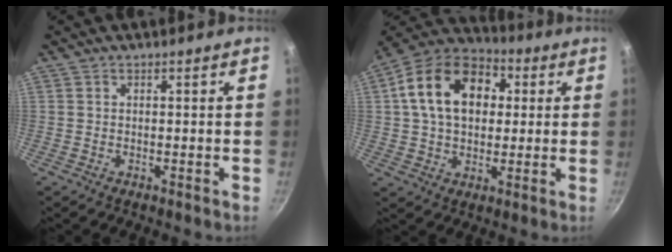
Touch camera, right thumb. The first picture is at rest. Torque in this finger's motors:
{"motor_torque": [0.52, 3.76, 0.93, -0.61, 0.41]}